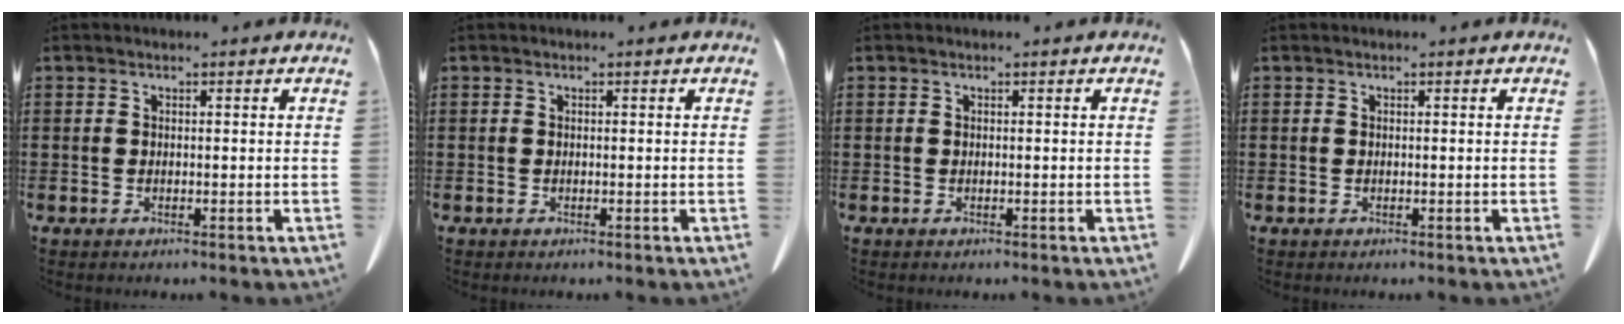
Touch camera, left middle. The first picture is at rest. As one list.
[{"total": 0.0}, {"total": 0.0}, {"total": 0.0}]